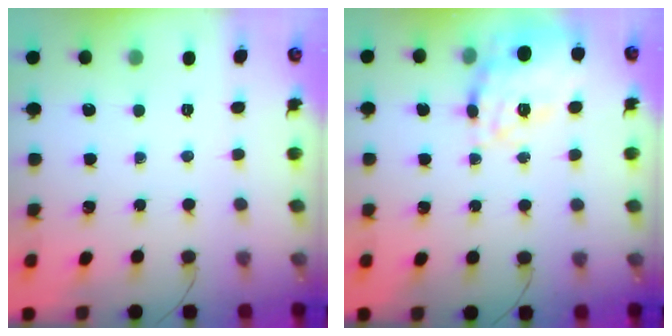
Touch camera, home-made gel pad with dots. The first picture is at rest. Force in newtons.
{"total": 20.6, "press": 20.6, "slide": 1.2}